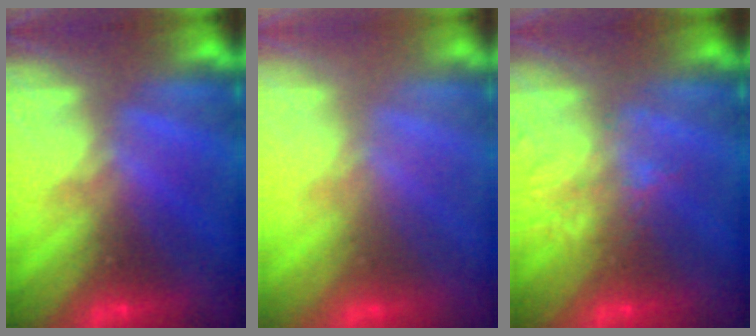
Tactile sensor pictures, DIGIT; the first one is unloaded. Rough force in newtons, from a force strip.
{"total": 2.8}
{"total": 1.7}